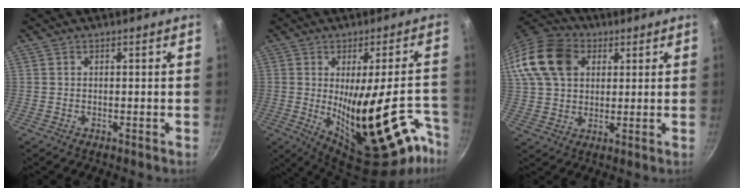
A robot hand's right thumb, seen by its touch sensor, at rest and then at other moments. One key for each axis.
{"total": 25.1, "fx": -9.7, "fy": 9.5, "fz": 21.1, "tx": -0.244, "ty": 0.006, "tz": -0.114}
{"total": 20.2, "fx": 6.7, "fy": 14.9, "fz": 11.8, "tx": -0.252, "ty": 0.026, "tz": 0.115}